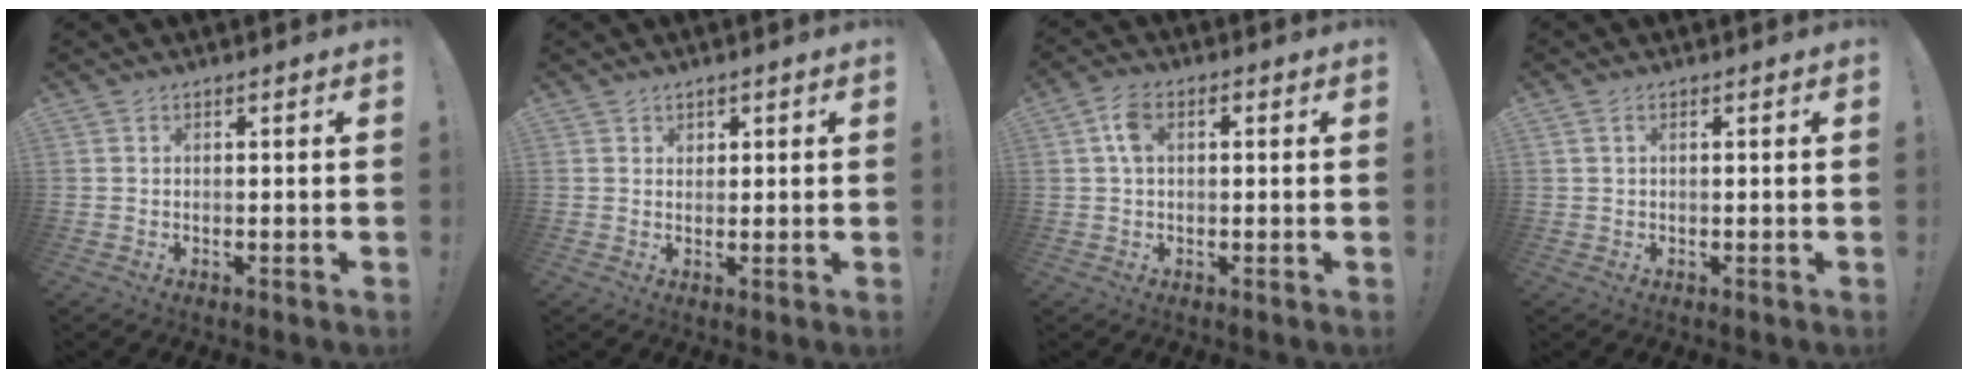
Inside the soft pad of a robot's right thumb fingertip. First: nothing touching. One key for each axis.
{"total": 1.7, "fx": 1.3, "fy": 1.1, "fz": 0.1, "tx": 0.012, "ty": -0.007, "tz": 0.022}
{"total": 5.4, "fx": 0.7, "fy": 3.3, "fz": 4.2, "tx": -0.074, "ty": 0.007, "tz": 0.010}
{"total": 1.2, "fx": 0.4, "fy": 0.6, "fz": 0.9, "tx": -0.026, "ty": 0.005, "tz": 0.009}